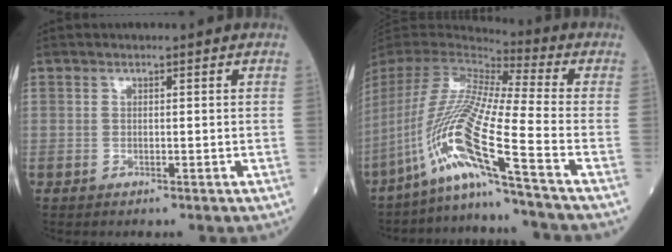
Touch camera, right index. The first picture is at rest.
{"total": 18.1, "force": [-9.7, -2.6, 15.1], "torque": [-0.320, -0.021, -0.189]}